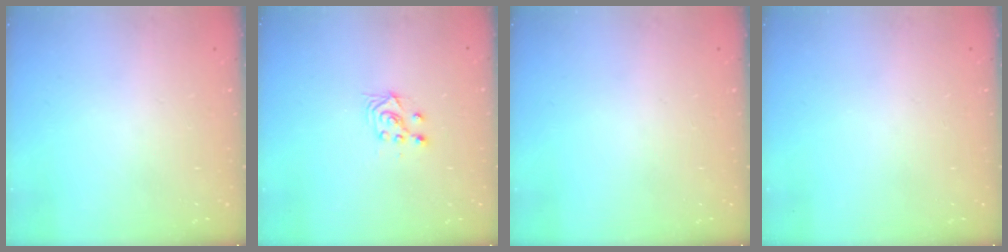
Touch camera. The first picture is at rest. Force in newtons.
{"total": 4.0, "press": 3.8, "slide": 1.1}
{"total": 0.0}
{"total": 0.0}